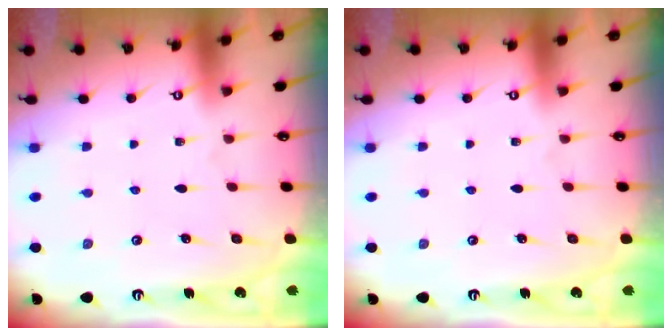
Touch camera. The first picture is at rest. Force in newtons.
{"total": 0.0}